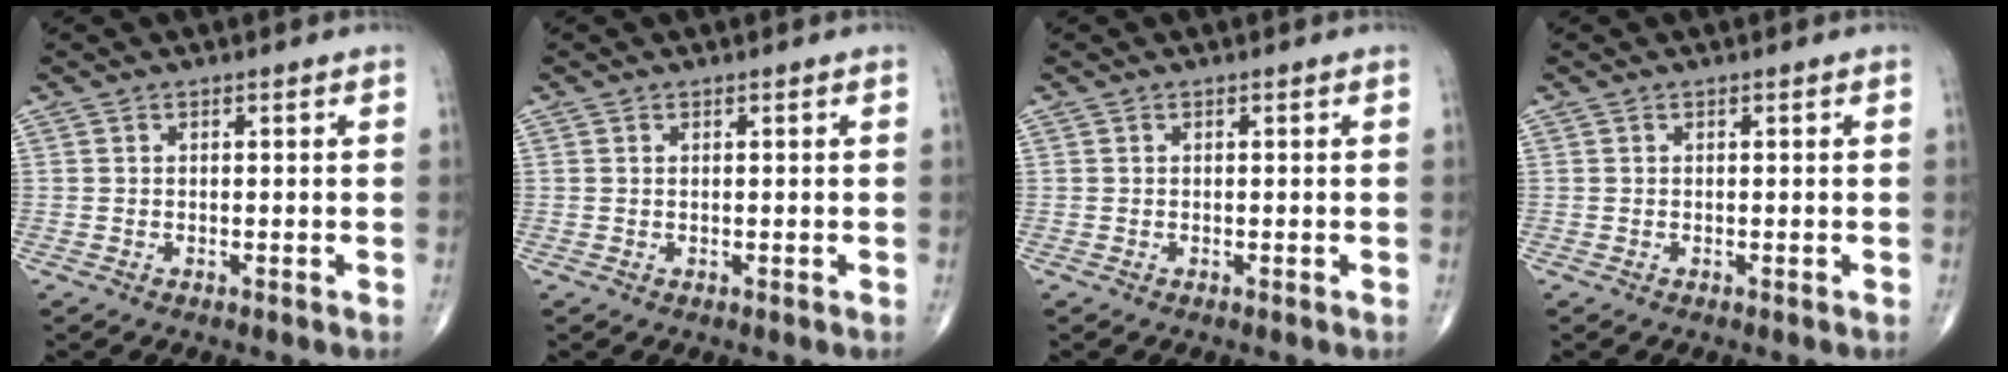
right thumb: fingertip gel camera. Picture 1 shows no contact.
{"total": 0.0}
{"total": 0.0}
{"total": 0.0}